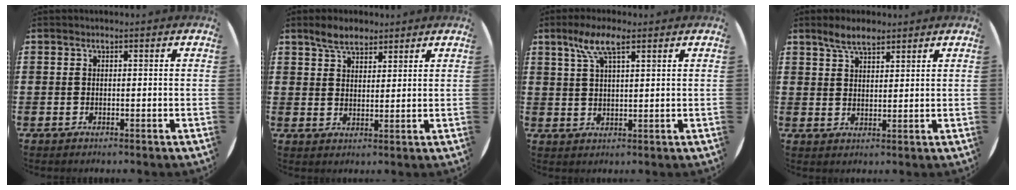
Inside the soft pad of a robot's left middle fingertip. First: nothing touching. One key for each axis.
{"total": 4.2, "fx": 3.5, "fy": 1.8, "fz": 1.3, "tx": -0.026, "ty": -0.001, "tz": 0.066}
{"total": 6.0, "fx": 3.6, "fy": 1.7, "fz": 4.5, "tx": -0.098, "ty": 0.010, "tz": 0.062}
{"total": 4.1, "fx": 3.4, "fy": 1.4, "fz": 1.9, "tx": -0.035, "ty": -0.002, "tz": 0.061}